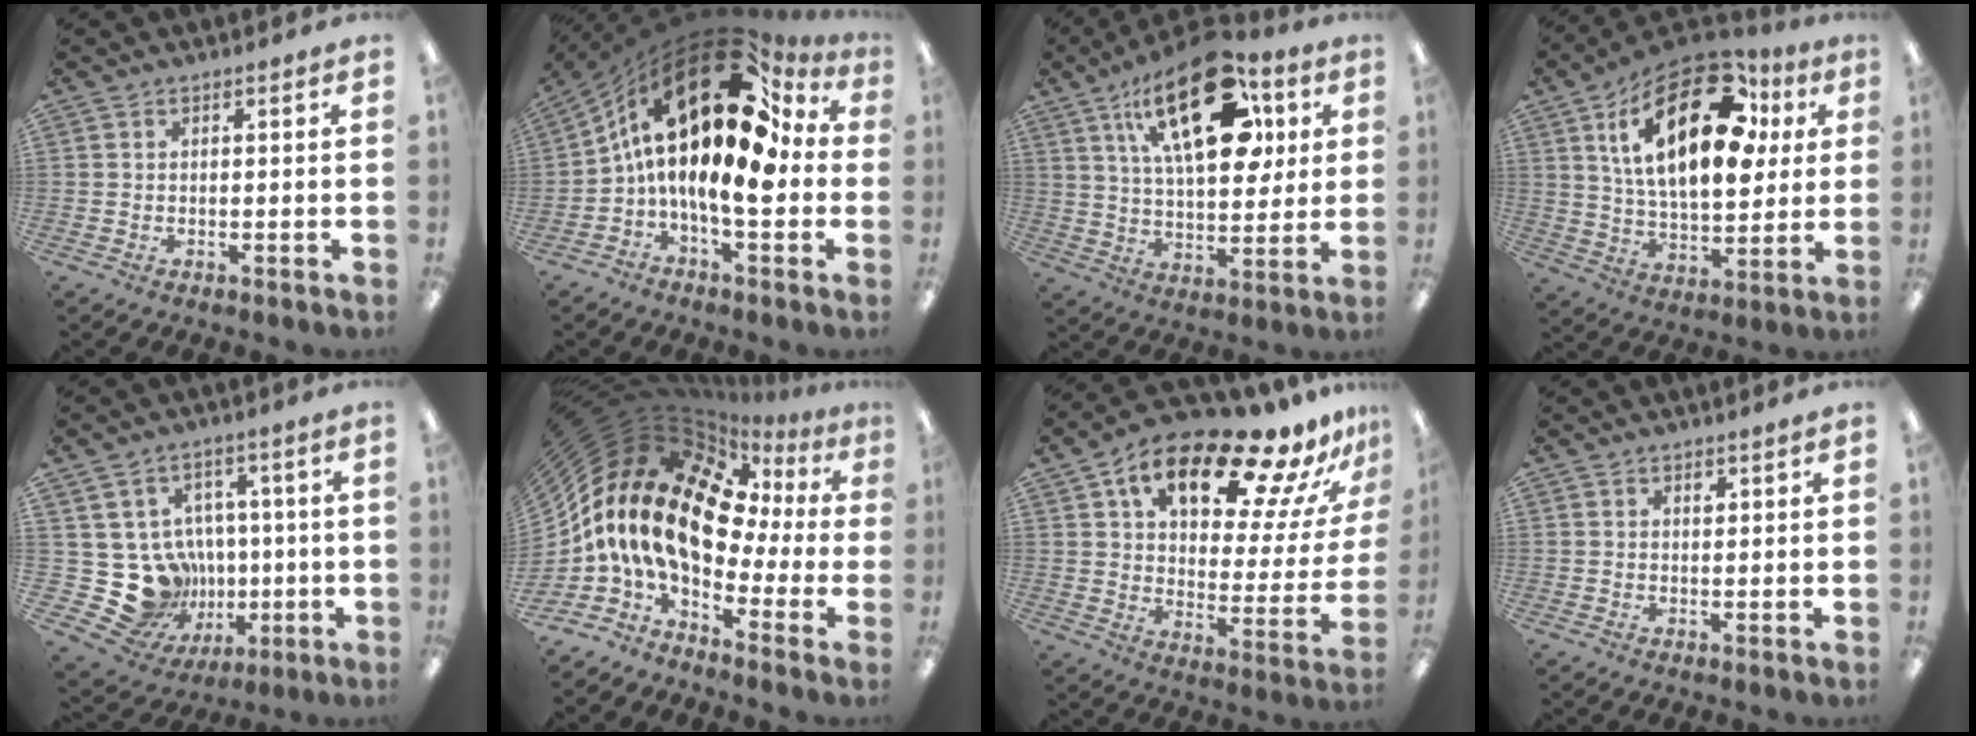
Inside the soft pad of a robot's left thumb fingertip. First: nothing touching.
{"total": 25.3, "force": [6.0, 10.0, 22.5], "torque": [-0.393, -0.046, 0.095]}
{"total": 24.5, "force": [11.1, 12.1, 18.2], "torque": [-0.279, -0.034, 0.180]}
{"total": 25.3, "force": [10.4, 12.1, 19.7], "torque": [-0.334, -0.031, 0.169]}
{"total": 17.3, "force": [-1.7, 16.1, 6.2], "torque": [-0.138, -0.009, 0.015]}
{"total": 20.0, "force": [2.2, 12.0, 15.8], "torque": [-0.341, -0.031, 0.041]}
{"total": 21.7, "force": [14.1, 8.4, 14.2], "torque": [-0.215, -0.089, 0.229]}
{"total": 1.1, "force": [0.9, 0.4, 0.6], "torque": [-0.006, -0.003, 0.014]}